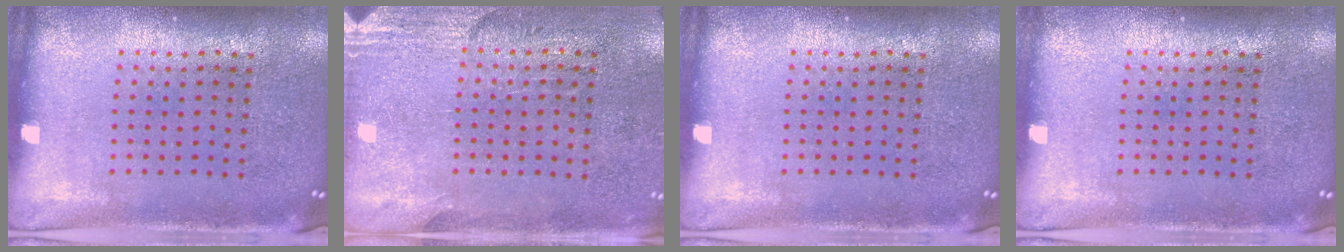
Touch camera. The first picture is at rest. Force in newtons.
{"total": 2.8, "press": 2.4, "slide": 1.3}
{"total": 0.0}
{"total": 0.0}